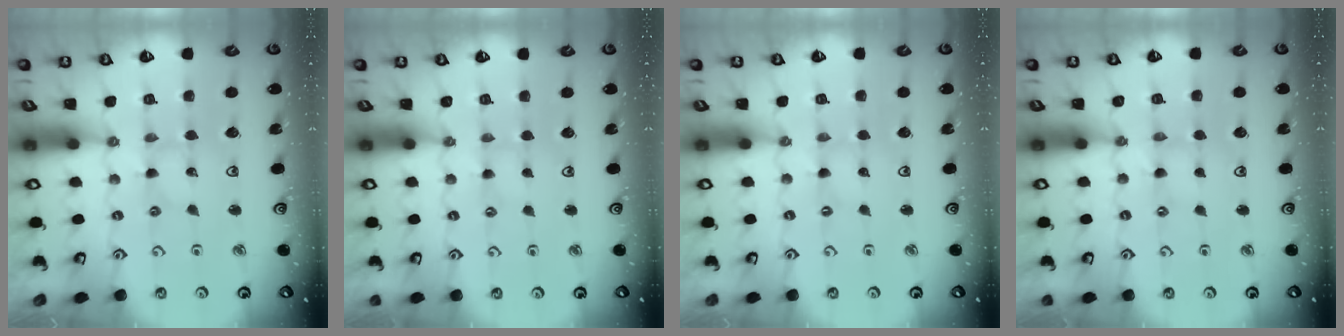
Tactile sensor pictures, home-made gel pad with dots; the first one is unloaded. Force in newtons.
{"total": 0.9, "press": 0.9, "slide": 0.2}
{"total": 0.0}
{"total": 1.2, "press": 1.2, "slide": 0.3}